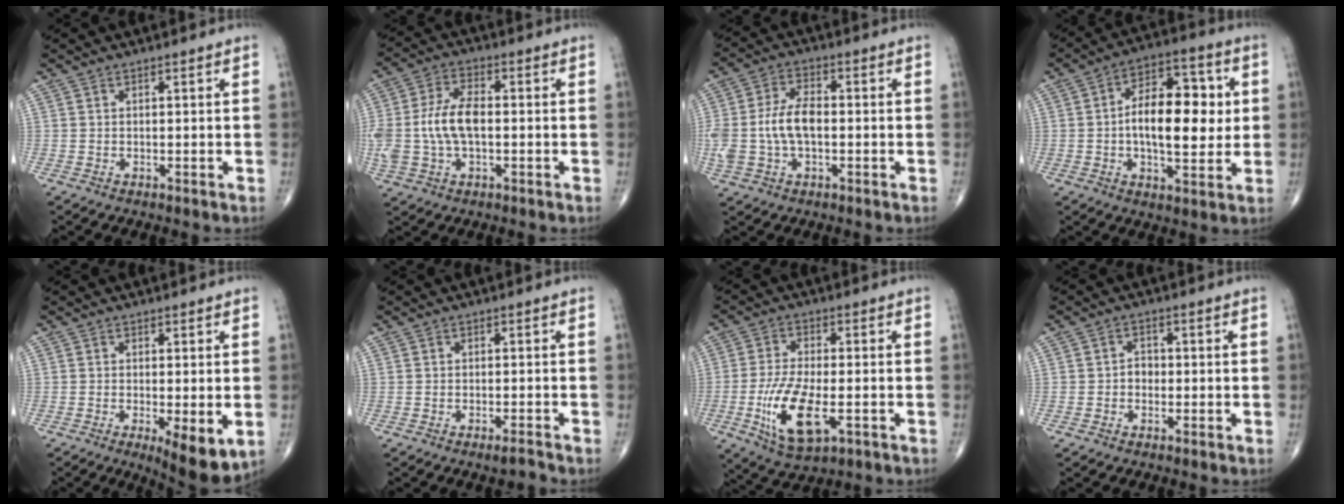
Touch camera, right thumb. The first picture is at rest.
{"total": 11.2, "force": [-0.5, 6.2, 9.3], "torque": [-0.205, 0.020, -0.008]}
{"total": 10.0, "force": [-0.7, 5.7, 8.2], "torque": [-0.177, 0.022, -0.013]}
{"total": 16.1, "force": [0.8, 8.0, 14.0], "torque": [-0.188, 0.016, 0.006]}
{"total": 8.1, "force": [-2.3, 2.4, 7.3], "torque": [-0.106, -0.021, -0.033]}
{"total": 1.7, "force": [-1.4, 0.0, 0.8], "torque": [-0.019, 0.006, -0.026]}
{"total": 12.2, "force": [-3.5, 5.1, 10.5], "torque": [-0.207, -0.001, -0.056]}
{"total": 2.3, "force": [-0.5, 1.9, 1.2], "torque": [-0.002, 0.008, -0.013]}